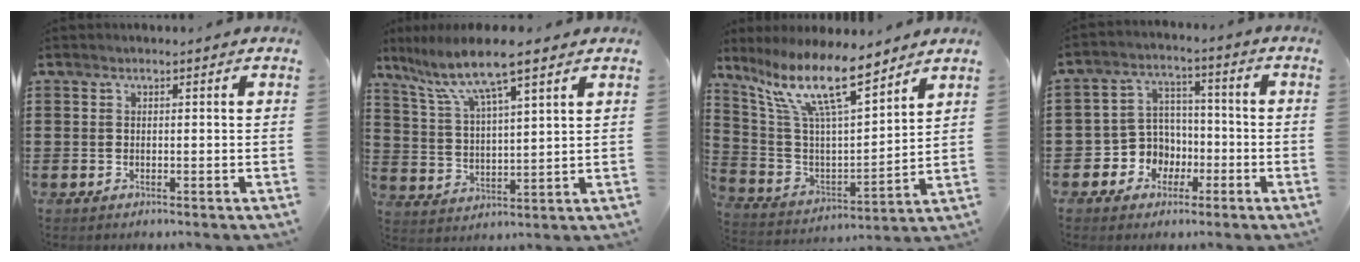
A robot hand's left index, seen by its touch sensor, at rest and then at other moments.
{"total": 8.6, "force": [6.4, 1.0, 5.6], "torque": [-0.131, -0.024, 0.107]}
{"total": 13.8, "force": [9.6, 3.3, 9.4], "torque": [-0.214, -0.043, 0.166]}
{"total": 6.4, "force": [-2.3, 5.8, 1.4], "torque": [-0.056, 0.008, -0.046]}